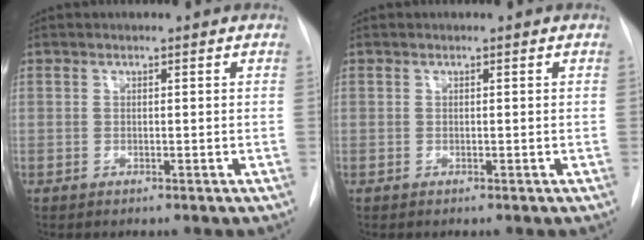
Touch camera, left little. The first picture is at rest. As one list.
[{"total": 0.0}]